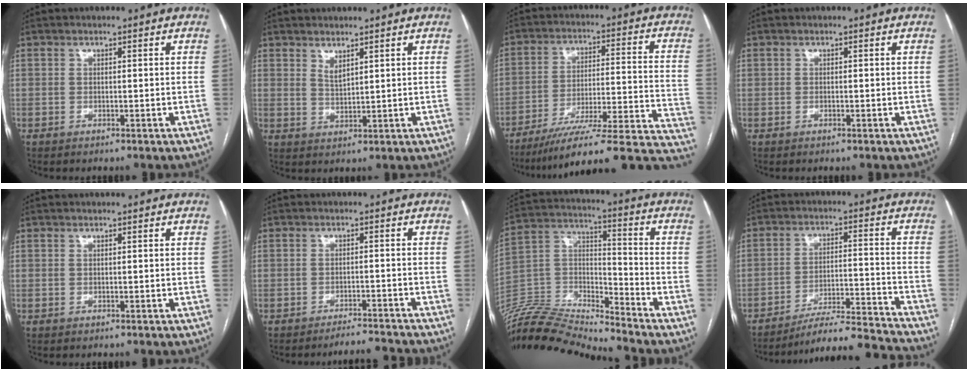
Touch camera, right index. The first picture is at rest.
{"total": 2.1, "force": [1.6, 0.4, 1.3], "torque": [-0.027, -0.011, 0.038]}
{"total": 25.1, "force": [-21.0, 1.9, 13.6], "torque": [-0.110, 0.013, -0.297]}
{"total": 0.0}
{"total": 0.0}
{"total": 5.4, "force": [-5.3, -1.3, 0.1], "torque": [0.002, -0.002, -0.080]}
{"total": 16.8, "force": [-16.4, 0.1, 3.3], "torque": [-0.059, 0.040, -0.308]}
{"total": 14.8, "force": [-14.2, -2.2, 3.5], "torque": [-0.040, 0.003, -0.221]}